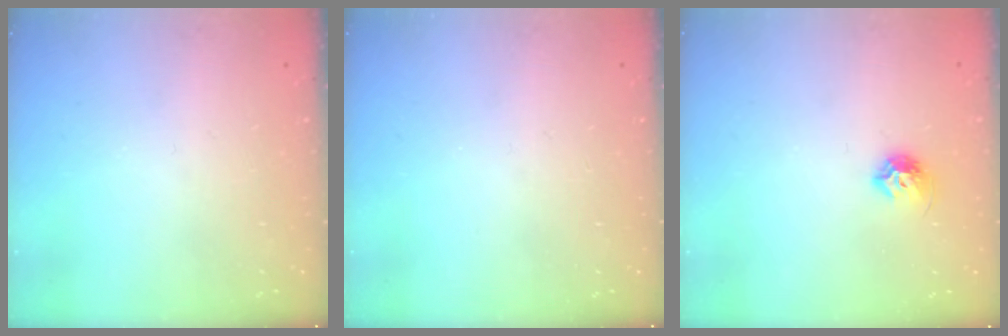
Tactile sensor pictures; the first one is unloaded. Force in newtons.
{"total": 0.0}
{"total": 7.0, "press": 7.0, "slide": 0.8}